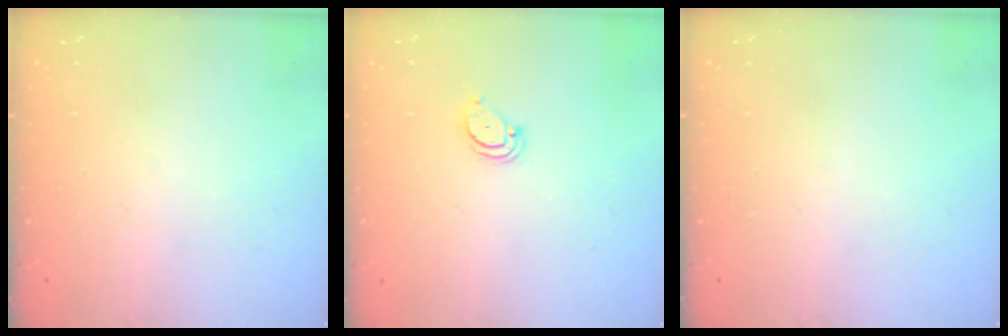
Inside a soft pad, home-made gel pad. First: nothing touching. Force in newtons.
{"total": 2.6, "press": 2.6, "slide": 0.2}
{"total": 0.0}